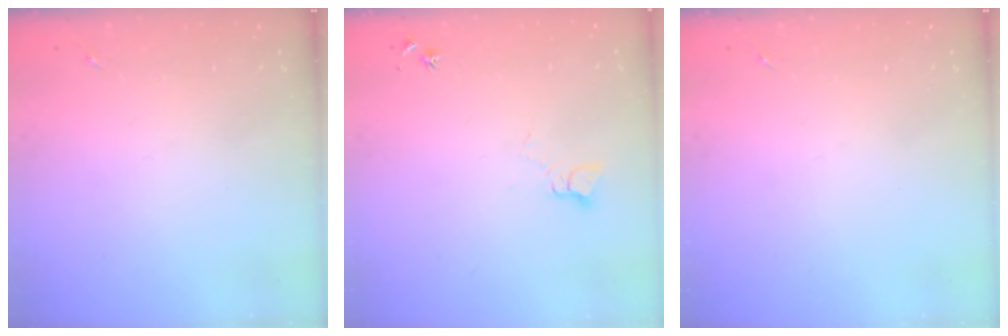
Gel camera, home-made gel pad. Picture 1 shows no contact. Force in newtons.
{"total": 4.9, "press": 4.9, "slide": 0.5}
{"total": 0.0}